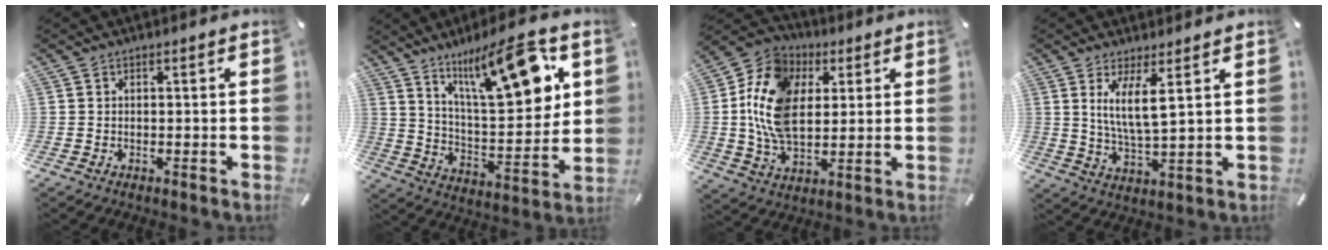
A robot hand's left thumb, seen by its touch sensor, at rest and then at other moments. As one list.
[{"total": 19.9, "force": [11.6, 6.8, 14.7], "torque": [-0.227, -0.059, 0.185]}, {"total": 14.9, "force": [2.2, 11.1, 9.7], "torque": [-0.231, 0.005, 0.037]}, {"total": 8.0, "force": [3.5, 1.7, 6.9], "torque": [-0.144, -0.005, 0.058]}]